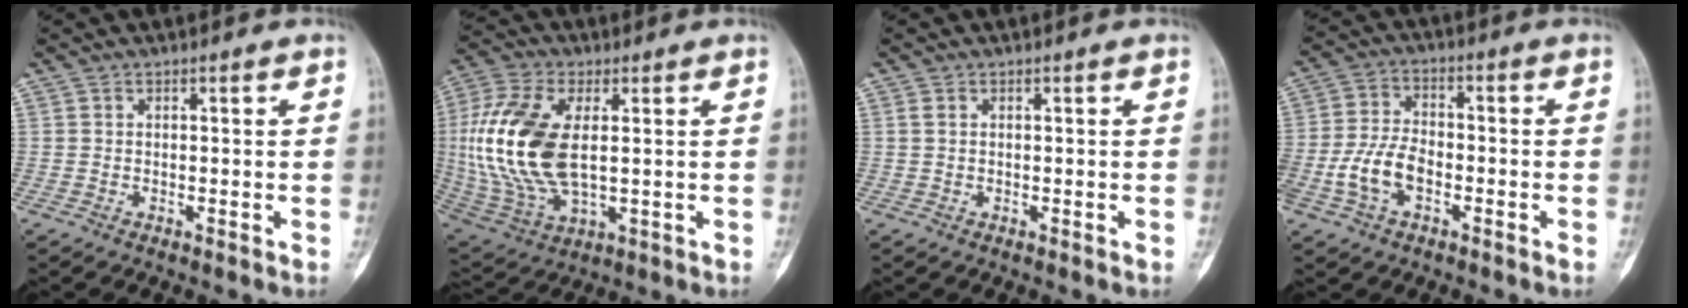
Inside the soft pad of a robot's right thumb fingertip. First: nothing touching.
{"total": 20.1, "force": [1.6, 10.9, 16.8], "torque": [-0.365, -0.008, 0.036]}
{"total": 1.1, "force": [0.3, 0.8, 0.8], "torque": [-0.018, 0.000, 0.005]}
{"total": 9.0, "force": [-3.1, 5.7, 6.3], "torque": [-0.122, 0.026, -0.063]}